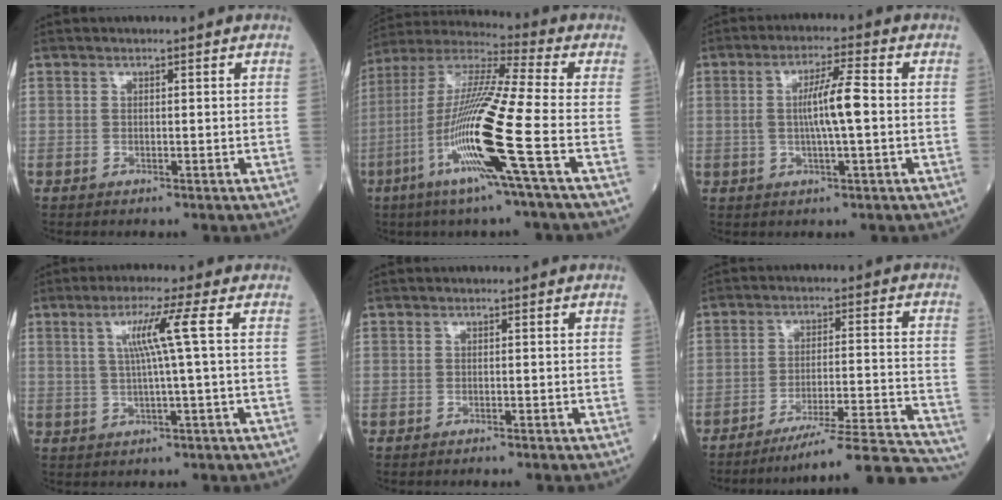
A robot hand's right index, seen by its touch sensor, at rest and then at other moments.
{"total": 18.0, "force": [-5.9, -1.1, 16.9], "torque": [-0.346, -0.019, -0.126]}
{"total": 6.6, "force": [0.0, 0.3, 6.5], "torque": [-0.120, 0.006, -0.003]}
{"total": 5.6, "force": [1.2, -1.4, 5.3], "torque": [-0.101, 0.006, 0.025]}
{"total": 1.7, "force": [-1.6, -0.1, 0.7], "torque": [-0.009, 0.000, -0.019]}
{"total": 21.2, "force": [-20.2, -0.8, 6.6], "torque": [-0.040, 0.003, -0.273]}